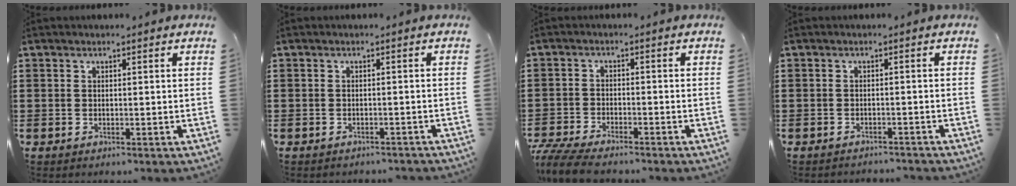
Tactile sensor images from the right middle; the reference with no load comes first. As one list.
[{"total": 1.0, "force": [-1.0, 0.2, 0.1], "torque": [-0.005, 0.002, -0.022]}, {"total": 5.1, "force": [-4.8, 0.7, 1.6], "torque": [-0.050, -0.008, -0.101]}, {"total": 1.3, "force": [-1.3, 0.1, 0.0], "torque": [-0.005, 0.003, -0.029]}]